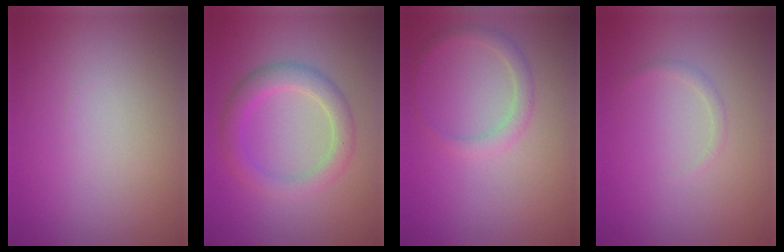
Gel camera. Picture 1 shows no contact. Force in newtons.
{"total": 3.5, "press": 3.5, "slide": 0.1}
{"total": 1.7, "press": 1.7, "slide": 0.2}
{"total": 0.7, "press": 0.7, "slide": 0.1}